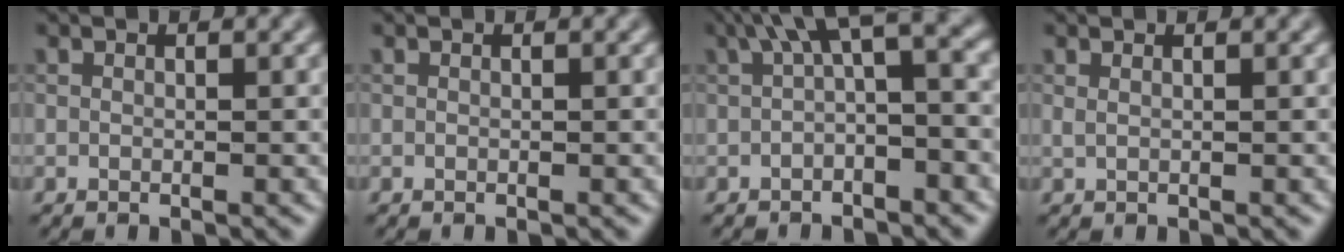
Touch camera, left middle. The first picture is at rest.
{"total": 0.0}
{"total": 5.4, "force": [1.2, 1.8, 5.0], "torque": [-0.069, 0.020, 0.005]}
{"total": 0.7, "force": [0.4, 0.3, 0.5], "torque": [-0.010, 0.002, 0.001]}